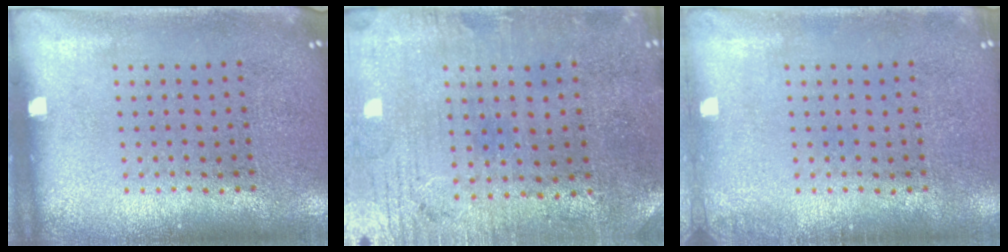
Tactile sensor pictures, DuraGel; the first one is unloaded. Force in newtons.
{"total": 0.6, "press": 0.4, "slide": 0.5}
{"total": 0.6, "press": 0.6, "slide": 0.2}